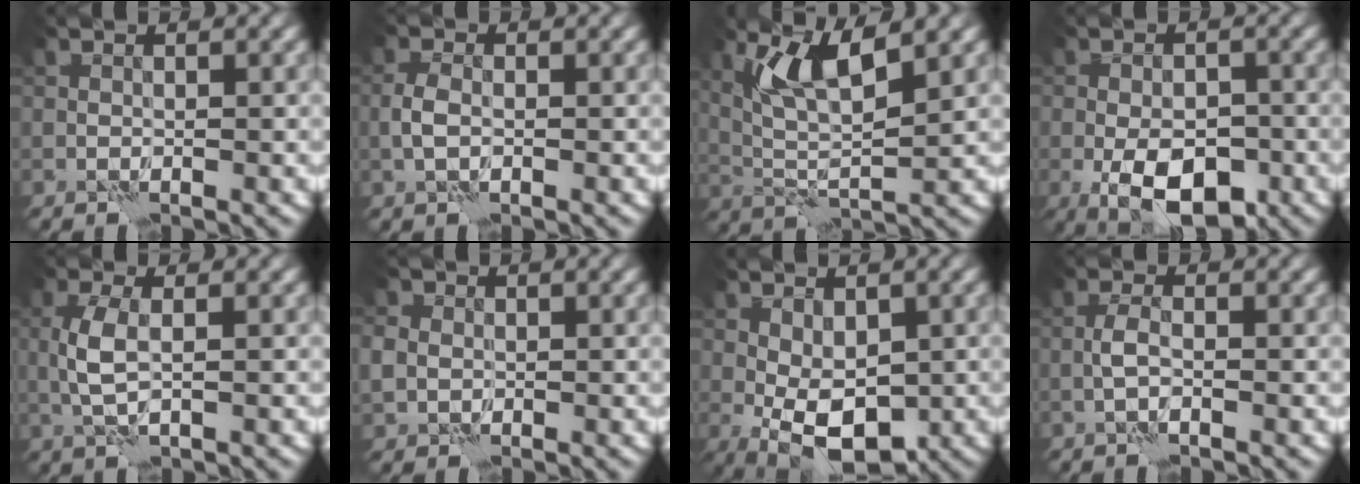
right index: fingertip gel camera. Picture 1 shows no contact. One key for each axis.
{"total": 2.0, "fx": -0.3, "fy": 1.2, "fz": 1.5, "tx": -0.036, "ty": 0.002, "tz": -0.011}
{"total": 5.3, "fx": 2.7, "fy": 1.3, "fz": 4.4, "tx": -0.095, "ty": -0.008, "tz": 0.052}
{"total": 7.3, "fx": -2.8, "fy": 3.7, "fz": 5.6, "tx": -0.092, "ty": -0.008, "tz": -0.048}
{"total": 3.1, "fx": 0.2, "fy": 1.2, "fz": 2.8, "tx": -0.071, "ty": -0.001, "tz": 0.006}
{"total": 3.1, "fx": 0.2, "fy": 2.8, "fz": 1.3, "tx": -0.032, "ty": 0.008, "tz": -0.005}
{"total": 6.3, "fx": -1.4, "fy": 3.5, "fz": 5.1, "tx": -0.096, "ty": -0.006, "tz": -0.025}
{"total": 1.5, "fx": -0.5, "fy": 0.4, "fz": 1.3, "tx": -0.030, "ty": 0.004, "tz": -0.015}